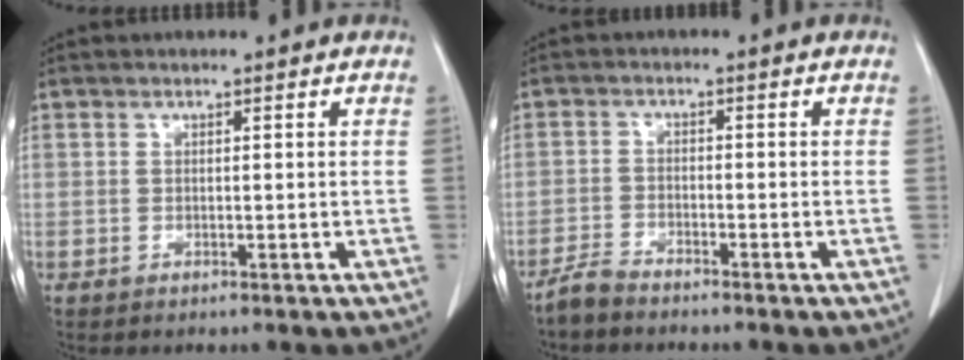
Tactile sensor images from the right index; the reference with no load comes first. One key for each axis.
{"total": 2.6, "fx": -2.5, "fy": 0.2, "fz": 0.8, "tx": -0.020, "ty": -0.006, "tz": -0.049}